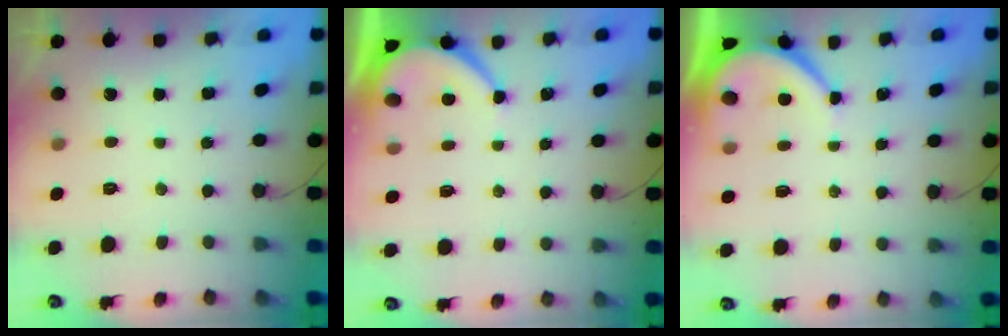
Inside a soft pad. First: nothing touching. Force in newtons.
{"total": 5.3, "press": 5.3, "slide": 0.4}
{"total": 6.2, "press": 6.1, "slide": 0.7}